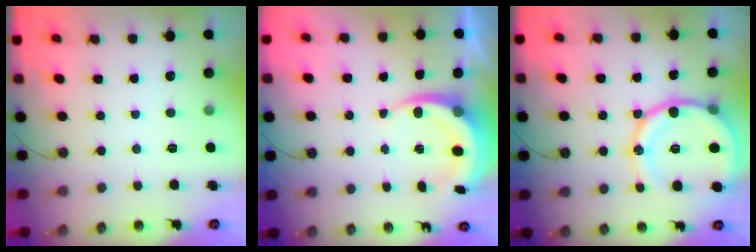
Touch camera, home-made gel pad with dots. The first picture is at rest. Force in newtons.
{"total": 5.9, "press": 5.8, "slide": 1.0}
{"total": 17.4, "press": 17.0, "slide": 3.7}